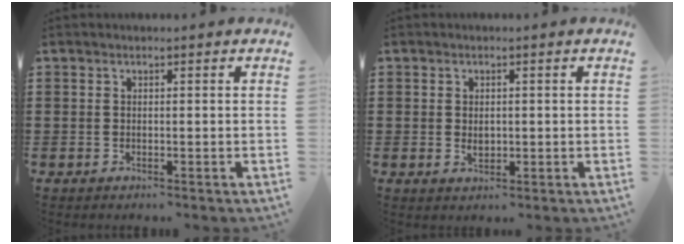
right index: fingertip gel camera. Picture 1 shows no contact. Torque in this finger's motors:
{"motor_torque": [0.00, 2.14, 0.04, 0.00]}